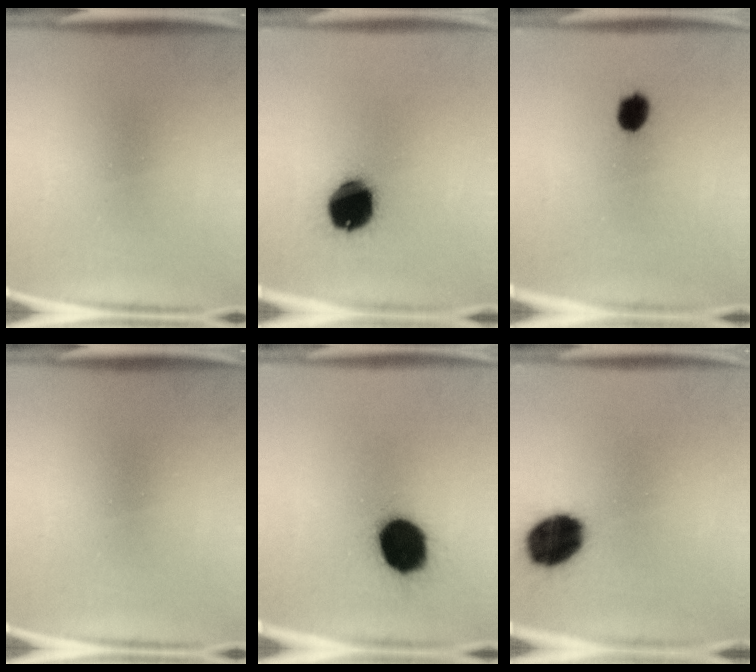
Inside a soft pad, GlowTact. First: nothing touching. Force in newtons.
{"total": 14.8}
{"total": 4.3}
{"total": 0.0}
{"total": 18.0}
{"total": 13.9}